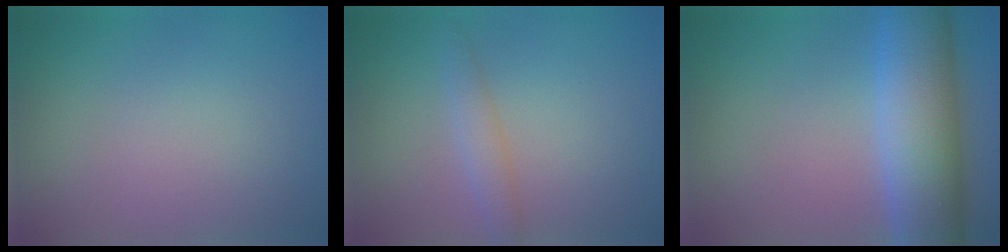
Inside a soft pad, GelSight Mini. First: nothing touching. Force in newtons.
{"total": 1.7, "press": 1.7, "slide": 0.1}
{"total": 9.8, "press": 9.8, "slide": 0.3}